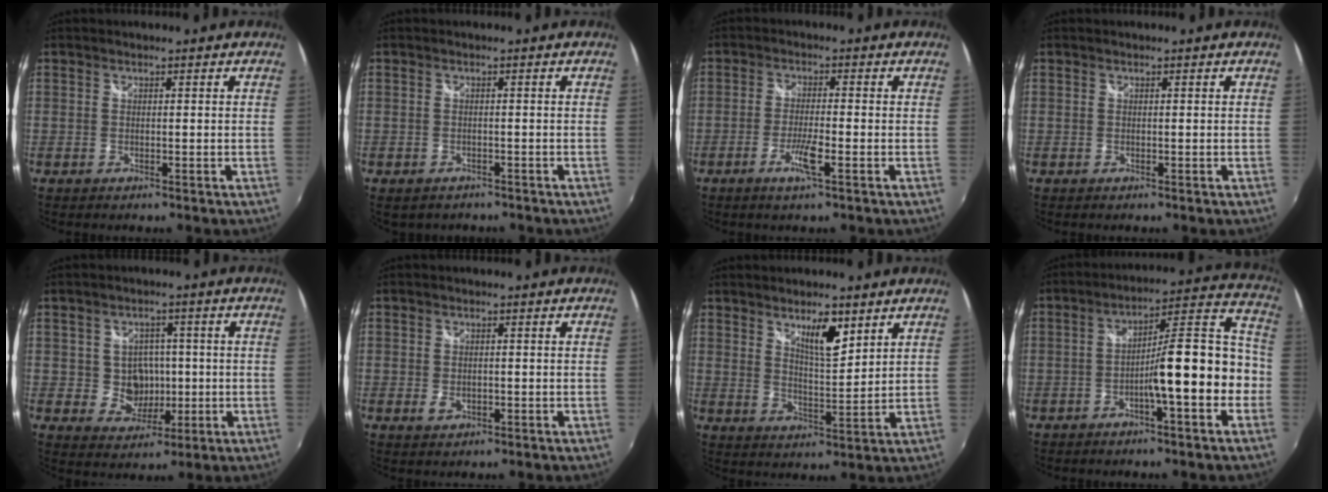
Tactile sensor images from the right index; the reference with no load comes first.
{"total": 2.9, "force": [-2.2, 1.6, 0.8], "torque": [-0.021, -0.014, -0.031]}
{"total": 4.8, "force": [-2.3, 0.2, 4.2], "torque": [-0.086, -0.007, -0.045]}
{"total": 0.0}
{"total": 6.4, "force": [-0.1, 6.0, 2.1], "torque": [-0.047, 0.011, 0.012]}
{"total": 2.1, "force": [-0.5, 1.5, 1.4], "torque": [-0.025, -0.003, -0.007]}
{"total": 6.7, "force": [4.5, 1.7, 4.8], "torque": [-0.074, -0.007, 0.076]}
{"total": 13.1, "force": [-3.9, 2.0, 12.3], "torque": [-0.174, 0.033, -0.060]}